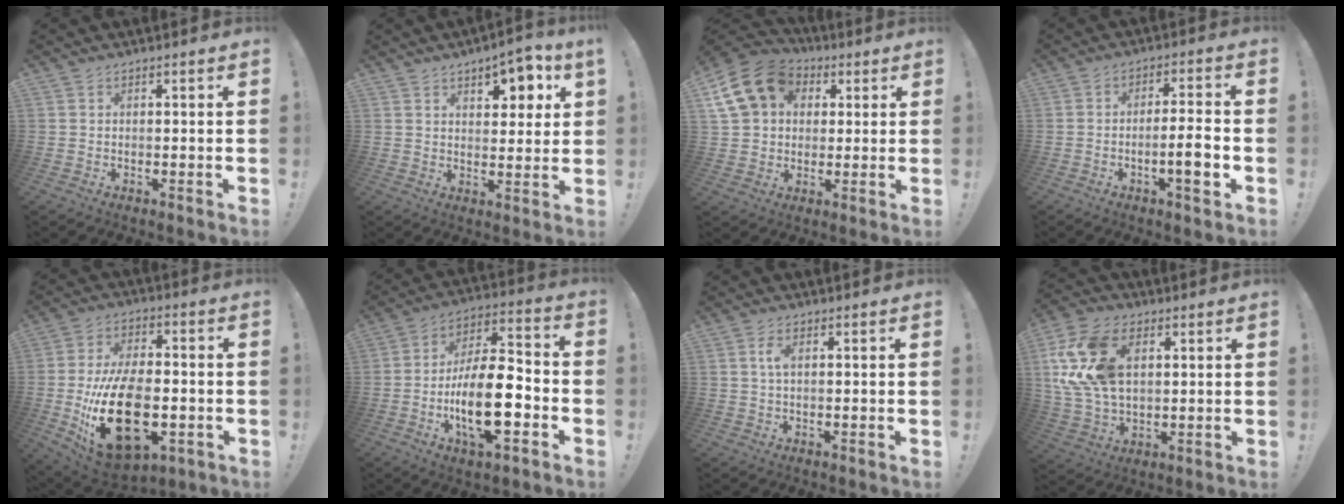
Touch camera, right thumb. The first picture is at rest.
{"total": 7.5, "force": [4.7, 2.9, 5.0], "torque": [-0.047, -0.032, 0.074]}
{"total": 15.7, "force": [5.2, 12.5, 7.9], "torque": [-0.125, -0.011, 0.104]}
{"total": 9.1, "force": [-3.1, 1.2, 8.5], "torque": [-0.124, 0.006, -0.053]}
{"total": 25.3, "force": [-5.5, 14.4, 20.0], "torque": [-0.389, 0.023, -0.077]}
{"total": 18.9, "force": [-6.2, 7.4, 16.2], "torque": [-0.293, 0.027, -0.099]}
{"total": 2.9, "force": [0.6, 1.1, 2.7], "torque": [-0.049, 0.003, 0.008]}
{"total": 18.4, "force": [4.9, 12.3, 12.8], "torque": [-0.253, -0.008, 0.092]}